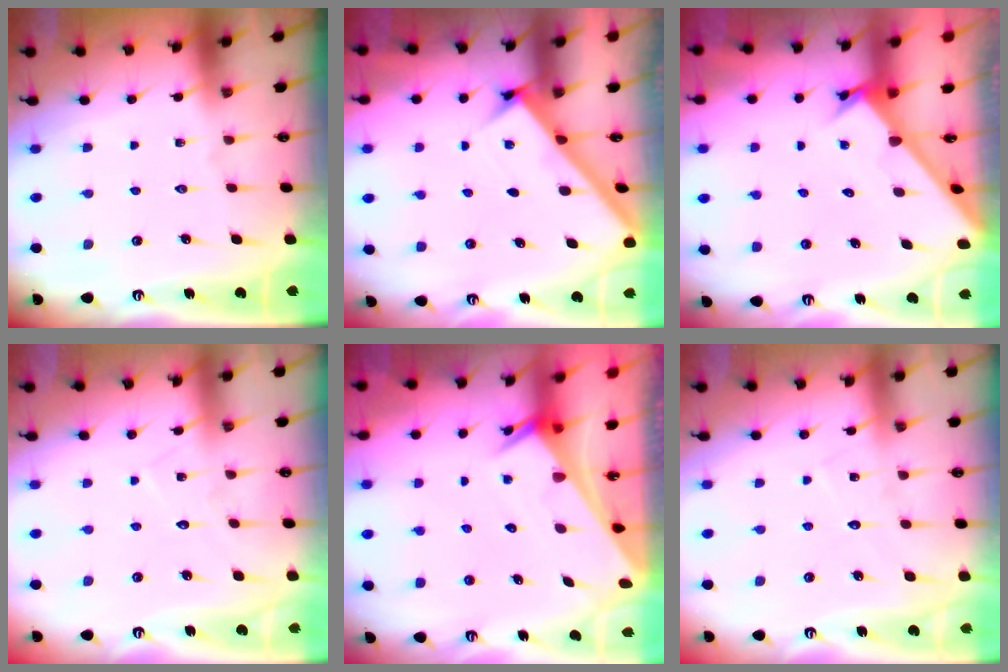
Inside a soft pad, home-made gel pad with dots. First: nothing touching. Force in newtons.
{"total": 2.8, "press": 2.8, "slide": 0.4}
{"total": 2.4, "press": 2.4, "slide": 0.1}
{"total": 4.4, "press": 4.4, "slide": 0.5}
{"total": 2.6, "press": 2.6, "slide": 0.1}
{"total": 6.0, "press": 6.0, "slide": 0.3}